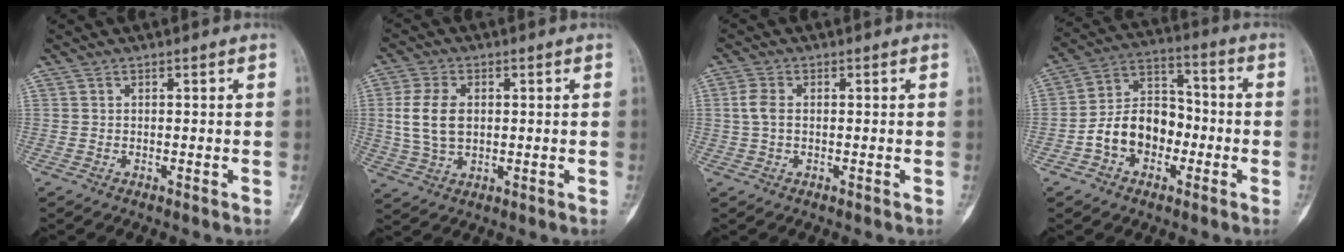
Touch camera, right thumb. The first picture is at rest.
{"total": 8.8, "force": [0.9, 5.7, 6.6], "torque": [-0.137, 0.001, 0.024]}
{"total": 3.4, "force": [0.2, 2.1, 2.6], "torque": [-0.064, 0.007, 0.001]}
{"total": 12.5, "force": [-3.4, 9.2, 7.7], "torque": [-0.105, 0.051, -0.068]}